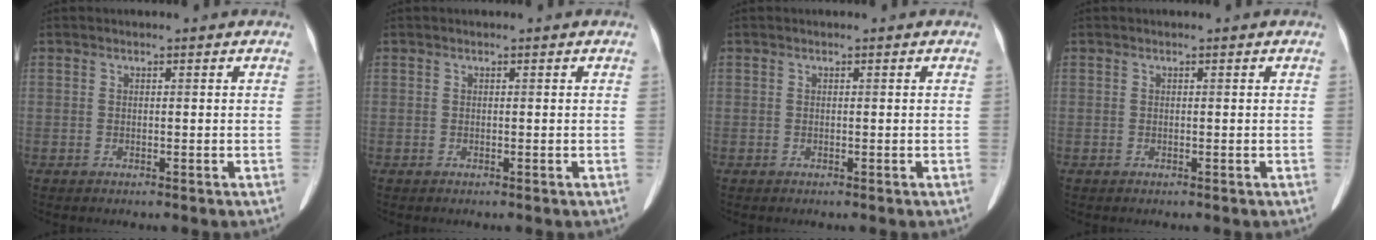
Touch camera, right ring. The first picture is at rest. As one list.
[{"total": 0.0}, {"total": 0.0}, {"total": 0.0}]